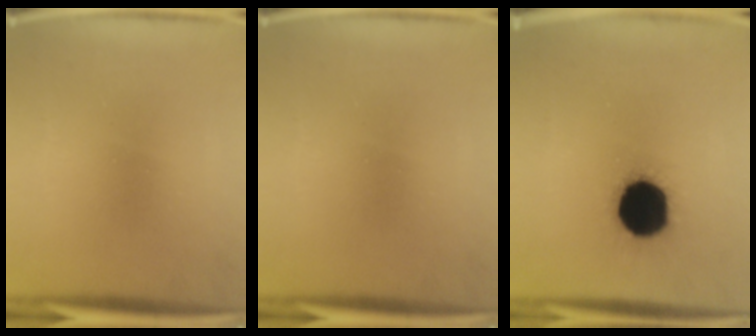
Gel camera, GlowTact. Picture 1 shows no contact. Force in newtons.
{"total": 0.0}
{"total": 19.7}